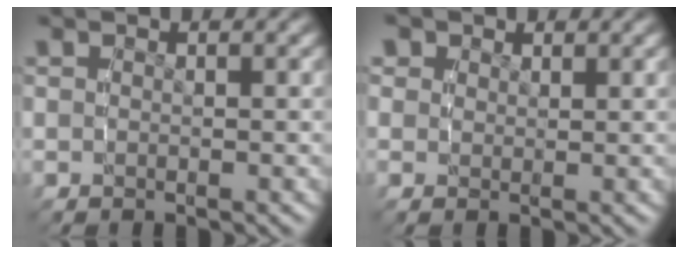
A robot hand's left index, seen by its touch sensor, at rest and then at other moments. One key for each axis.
{"total": 2.0, "fx": 1.2, "fy": 1.5, "fz": 0.6, "tx": -0.012, "ty": -0.007, "tz": 0.028}